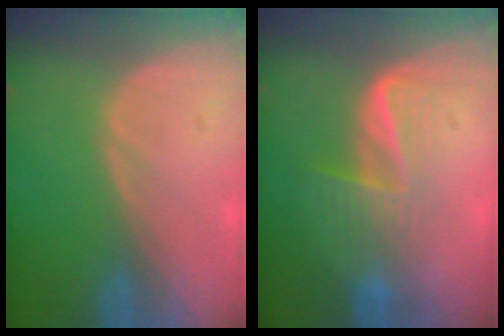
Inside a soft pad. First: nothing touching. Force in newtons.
{"total": 7.0, "press": 5.7, "slide": 4.0}